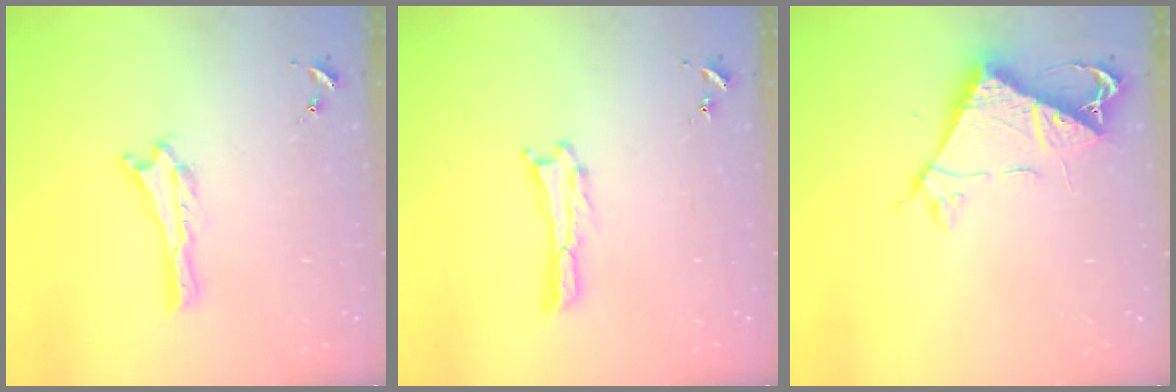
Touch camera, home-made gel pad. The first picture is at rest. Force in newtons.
{"total": 0.0}
{"total": 7.5, "press": 7.5, "slide": 0.1}